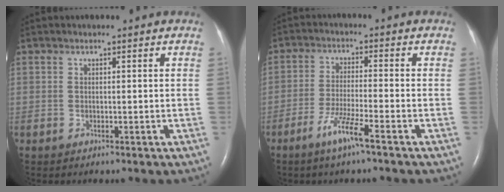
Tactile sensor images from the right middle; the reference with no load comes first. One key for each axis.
{"total": 5.7, "fx": -3.6, "fy": -0.4, "fz": 4.4, "tx": -0.089, "ty": -0.010, "tz": -0.072}